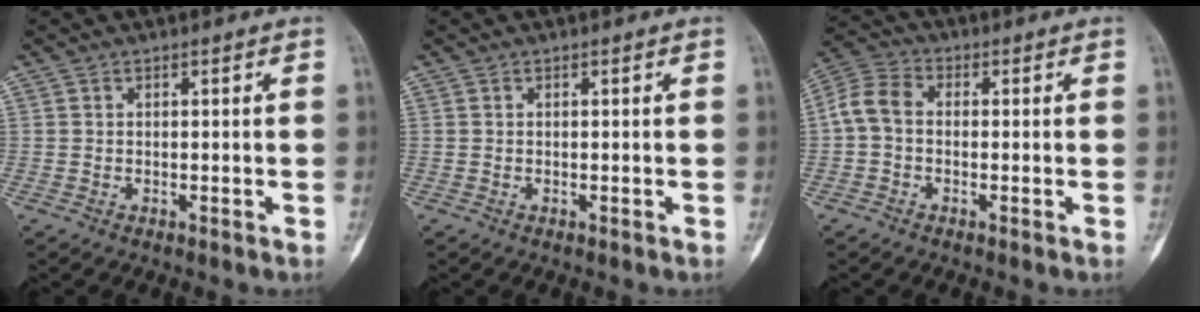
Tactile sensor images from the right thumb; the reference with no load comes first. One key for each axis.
{"total": 0.0}
{"total": 6.0, "fx": -0.4, "fy": 4.3, "fz": 4.2, "tx": -0.082, "ty": 0.019, "tz": -0.022}